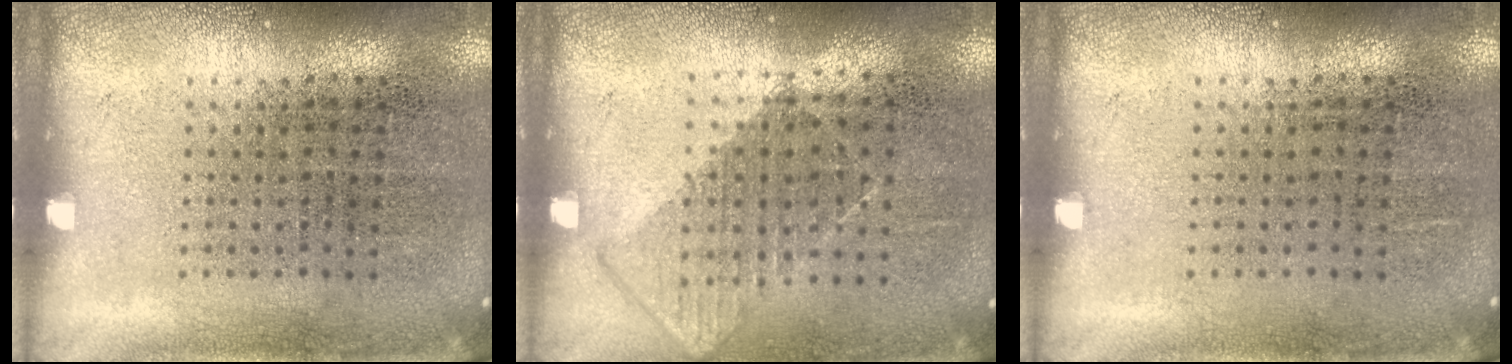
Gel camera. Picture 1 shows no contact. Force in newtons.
{"total": 0.8, "press": 0.7, "slide": 0.4}
{"total": 0.0}